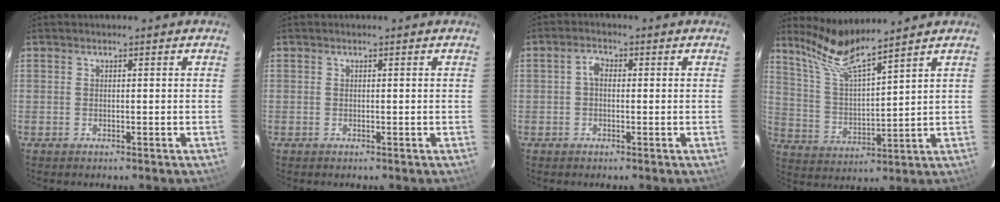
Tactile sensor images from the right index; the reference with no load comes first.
{"total": 0.0}
{"total": 2.2, "force": [-0.1, 1.5, 1.6], "torque": [-0.032, 0.010, -0.004]}
{"total": 10.1, "force": [8.9, -0.2, 4.9], "torque": [-0.095, -0.011, 0.179]}